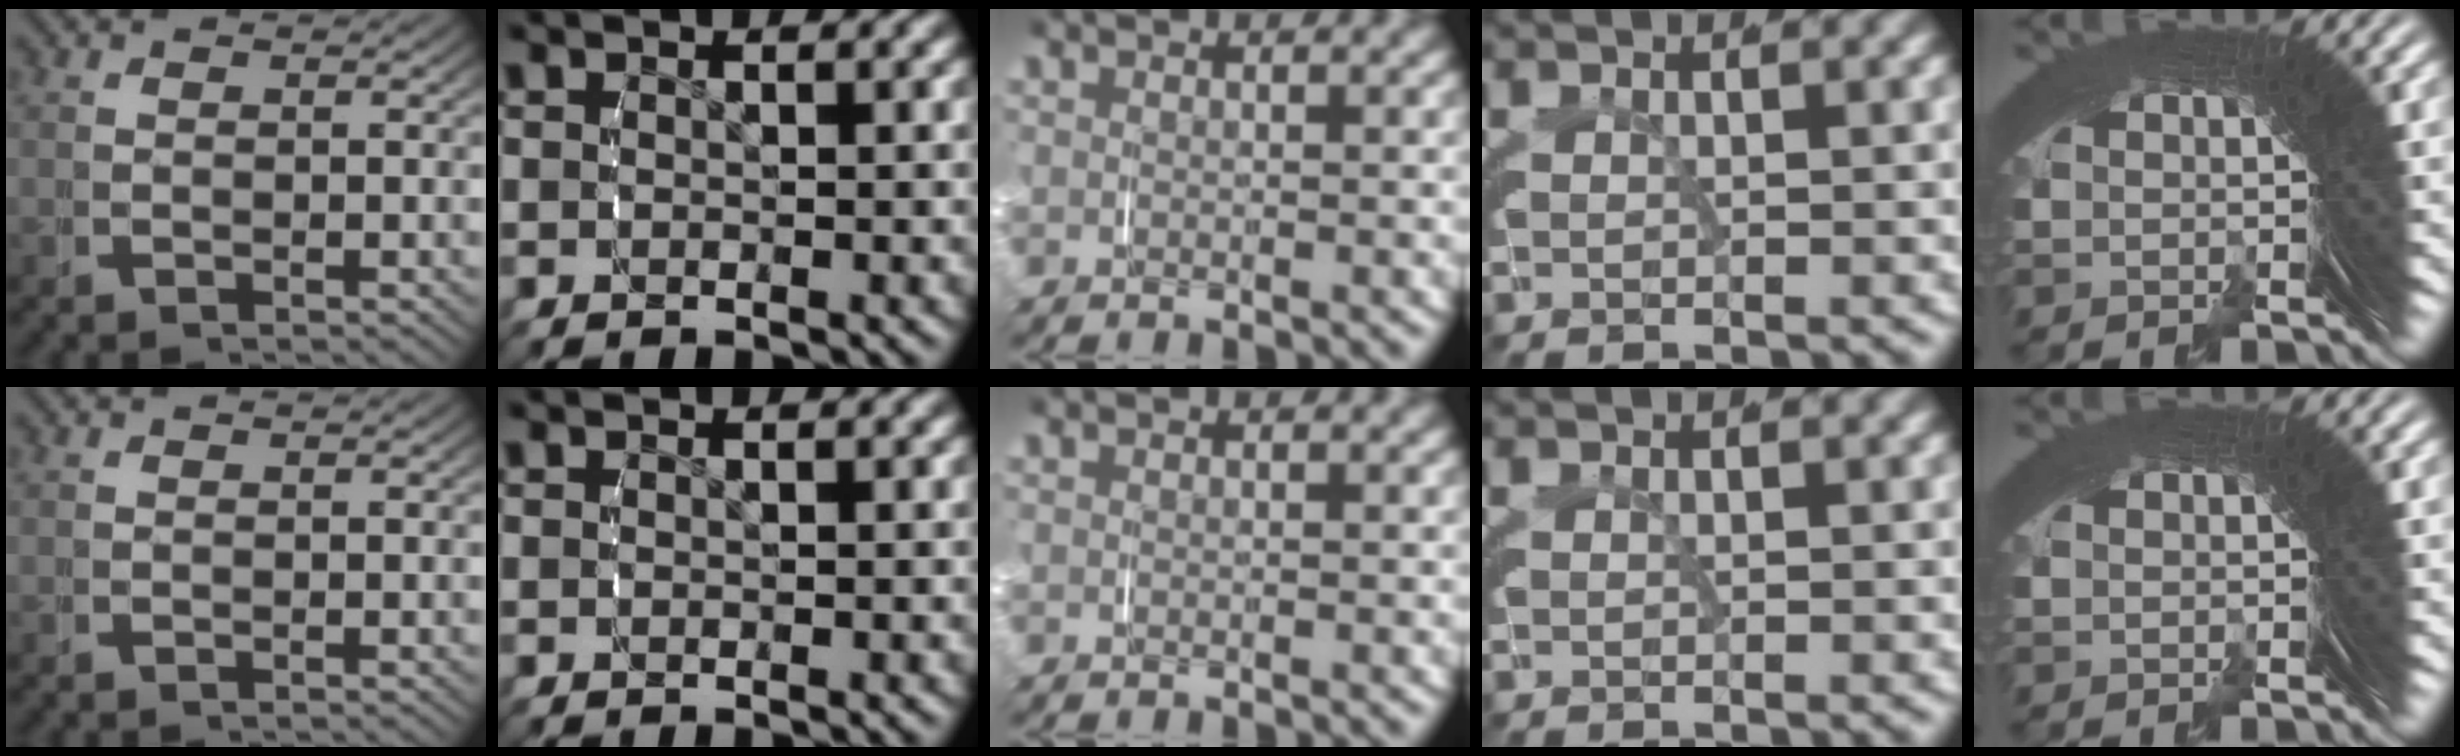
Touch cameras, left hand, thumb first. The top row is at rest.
{}